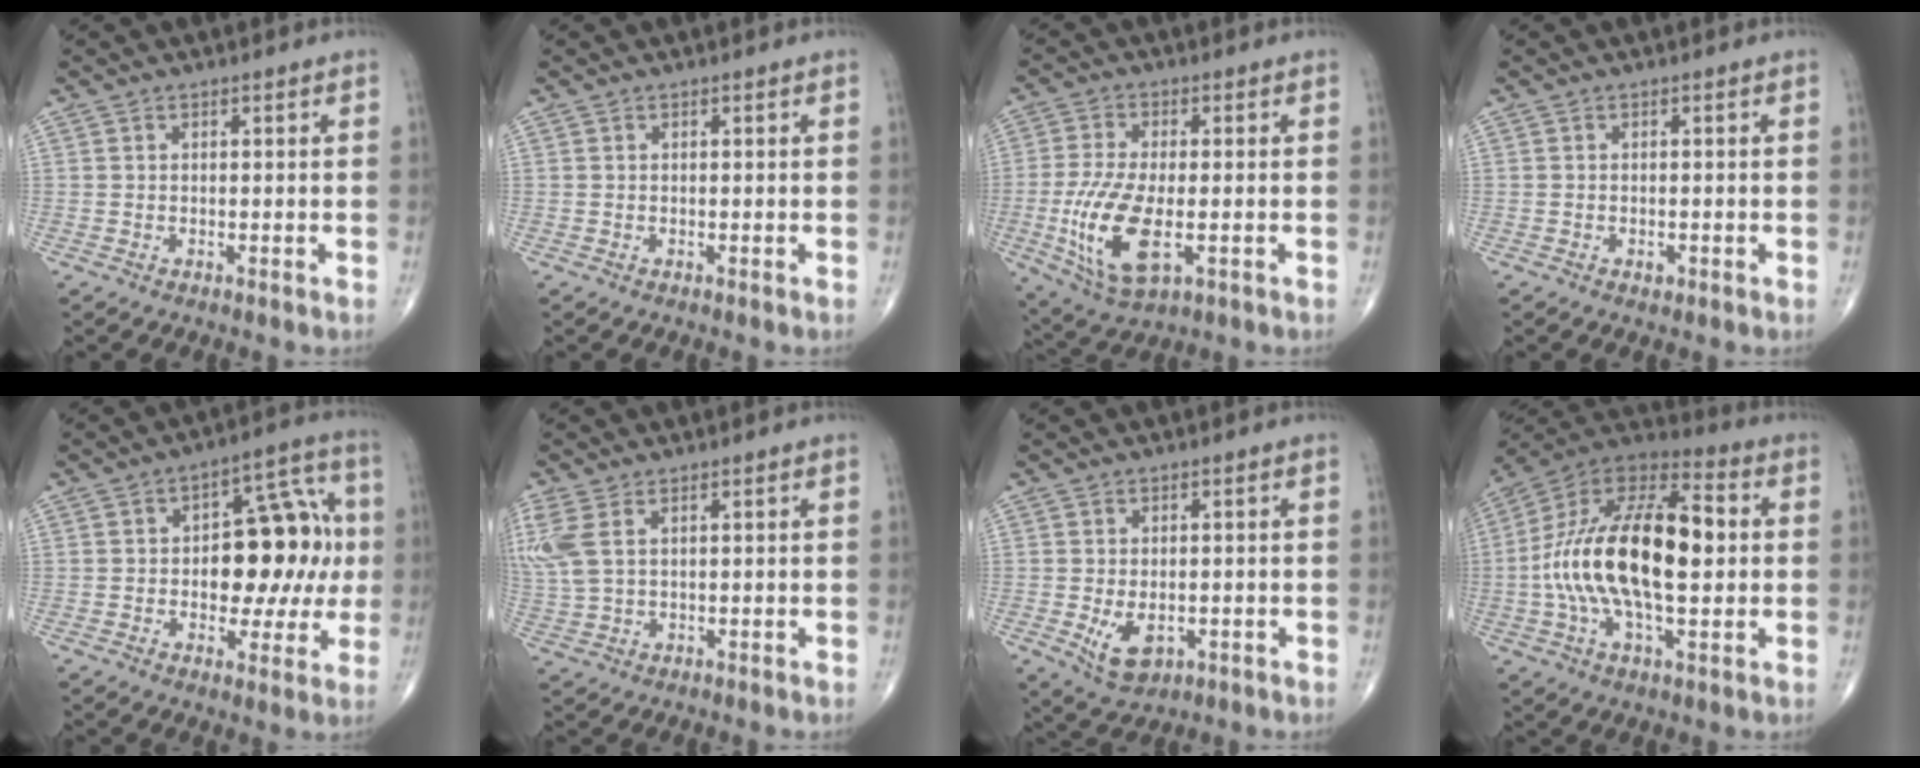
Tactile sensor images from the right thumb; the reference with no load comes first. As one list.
[{"total": 0.0}, {"total": 13.3, "force": [-3.0, 5.7, 11.6], "torque": [-0.243, -0.013, -0.047]}, {"total": 1.0, "force": [-0.5, 0.6, 0.6], "torque": [-0.006, -0.001, -0.007]}, {"total": 16.6, "force": [0.1, 9.3, 13.7], "torque": [-0.134, 0.036, 0.006]}, {"total": 7.4, "force": [2.5, 4.0, 5.8], "torque": [-0.167, 0.010, 0.060]}, {"total": 6.0, "force": [-1.5, 3.7, 4.5], "torque": [-0.069, -0.007, -0.013]}, {"total": 25.4, "force": [0.3, 11.8, 22.5], "torque": [-0.415, 0.025, -0.004]}]